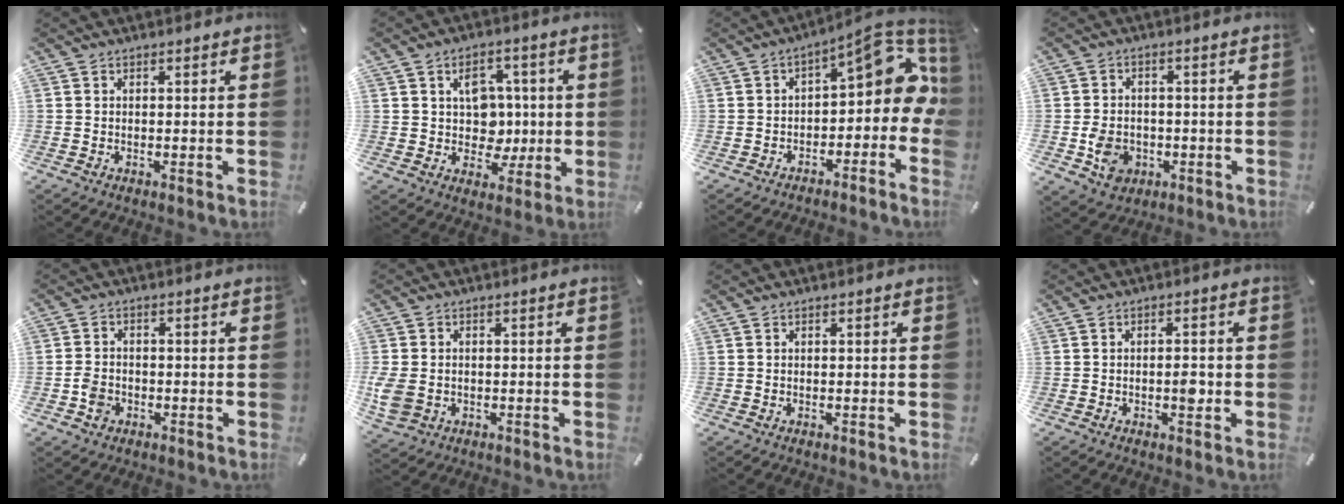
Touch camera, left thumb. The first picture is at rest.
{"total": 9.2, "force": [1.2, 8.3, 3.6], "torque": [-0.038, -0.003, 0.024]}
{"total": 9.0, "force": [2.5, 4.7, 7.3], "torque": [-0.081, -0.030, 0.037]}
{"total": 7.1, "force": [-2.3, 5.9, 3.4], "torque": [-0.065, 0.011, -0.038]}
{"total": 3.7, "force": [-1.6, 3.0, 1.6], "torque": [-0.023, 0.008, -0.027]}
{"total": 5.3, "force": [-0.8, 4.2, 3.1], "torque": [-0.087, -0.002, -0.017]}
{"total": 0.0}
{"total": 3.0, "force": [-0.8, 1.4, 2.5], "torque": [-0.035, 0.004, -0.015]}